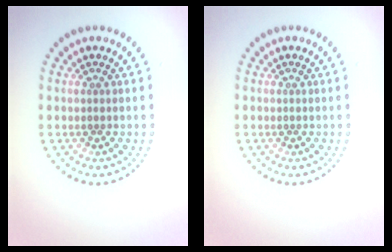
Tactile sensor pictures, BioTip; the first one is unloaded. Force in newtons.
{"total": 0.0}